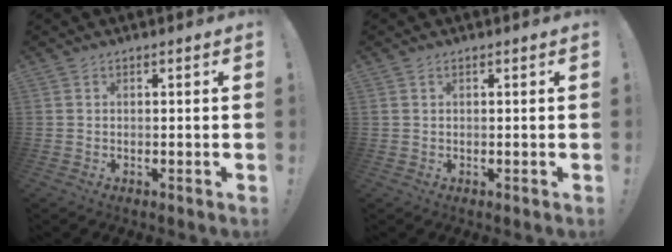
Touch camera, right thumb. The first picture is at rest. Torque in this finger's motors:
{"motor_torque": [-0.05, -0.14, 0.27, -0.11, 0.07]}